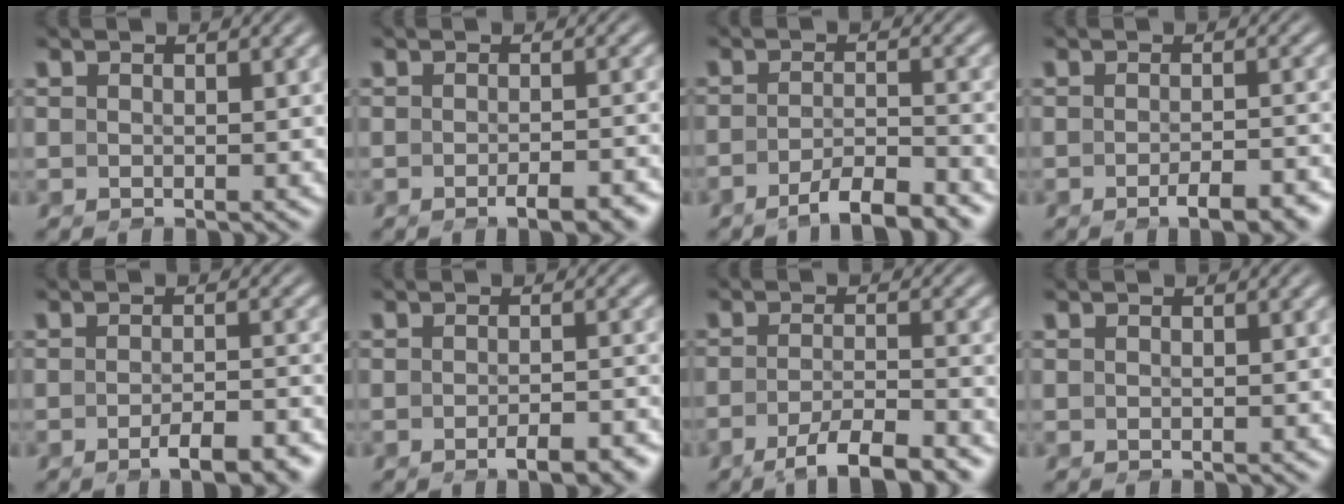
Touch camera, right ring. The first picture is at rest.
{"total": 2.8, "force": [-2.2, 0.2, 1.8], "torque": [-0.018, 0.004, -0.037]}
{"total": 3.9, "force": [-3.2, 0.0, 2.1], "torque": [-0.017, -0.003, -0.054]}
{"total": 3.5, "force": [-2.7, 0.3, 2.2], "torque": [-0.023, 0.002, -0.046]}
{"total": 4.0, "force": [-3.1, 0.4, 2.4], "torque": [-0.026, -0.001, -0.052]}
{"total": 3.2, "force": [-2.5, 0.3, 1.9], "torque": [-0.019, 0.003, -0.043]}
{"total": 4.7, "force": [-3.5, 0.5, 3.0], "torque": [-0.034, -0.010, -0.054]}
{"total": 0.0}